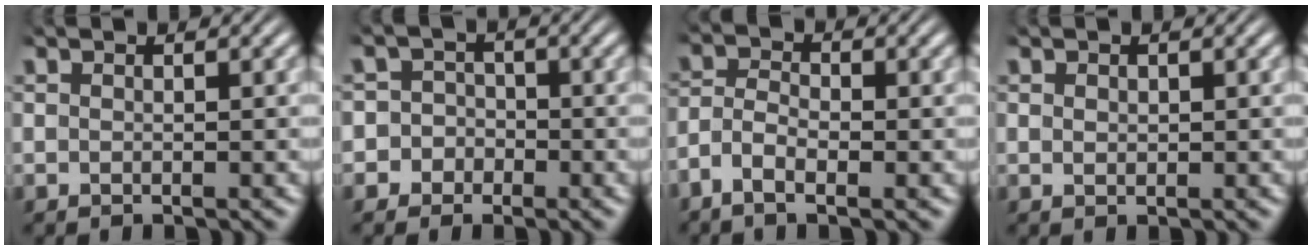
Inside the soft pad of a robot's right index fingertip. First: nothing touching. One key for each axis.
{"total": 6.3, "fx": -1.8, "fy": 5.9, "fz": 0.9, "tx": -0.038, "ty": -0.011, "tz": -0.044}
{"total": 3.4, "fx": -1.3, "fy": 2.5, "fz": 2.0, "tx": -0.050, "ty": -0.007, "tz": -0.028}
{"total": 0.5, "fx": 0.4, "fy": 0.2, "fz": 0.3, "tx": -0.008, "ty": -0.004, "tz": 0.012}